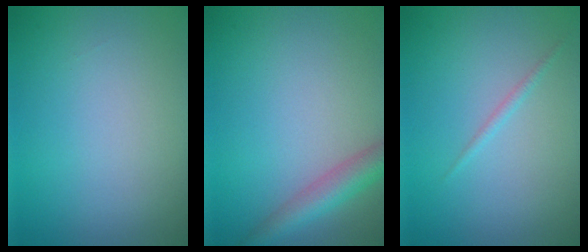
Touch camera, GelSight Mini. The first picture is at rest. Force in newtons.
{"total": 3.6, "press": 3.6, "slide": 0.2}
{"total": 0.7, "press": 0.7, "slide": 0.0}